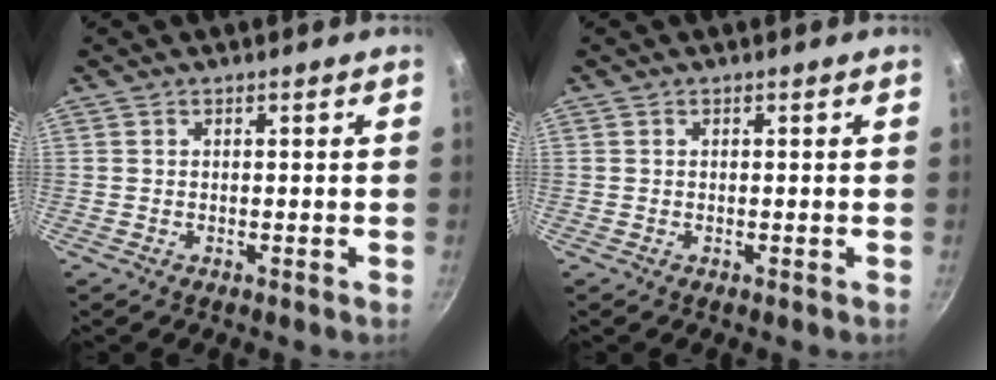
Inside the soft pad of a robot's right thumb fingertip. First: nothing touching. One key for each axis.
{"total": 0.0}